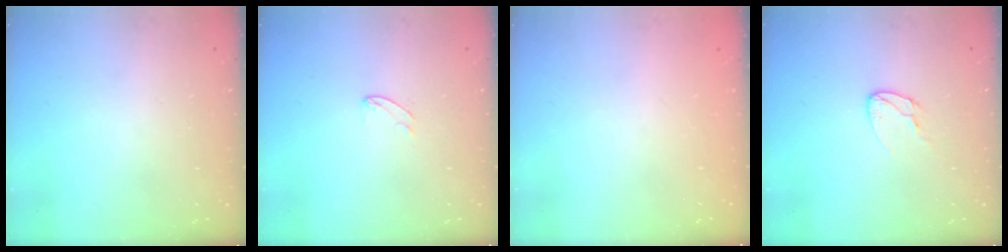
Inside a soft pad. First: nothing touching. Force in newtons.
{"total": 5.5, "press": 5.5, "slide": 0.3}
{"total": 0.0}
{"total": 5.6, "press": 5.6, "slide": 0.4}